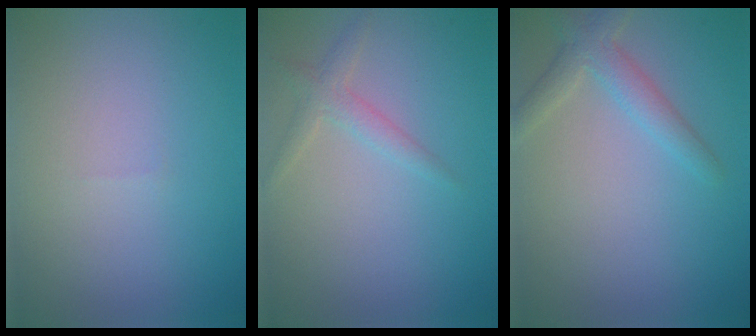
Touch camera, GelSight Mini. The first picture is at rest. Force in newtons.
{"total": 1.6, "press": 1.6, "slide": 0.0}
{"total": 2.5, "press": 2.5, "slide": 0.1}